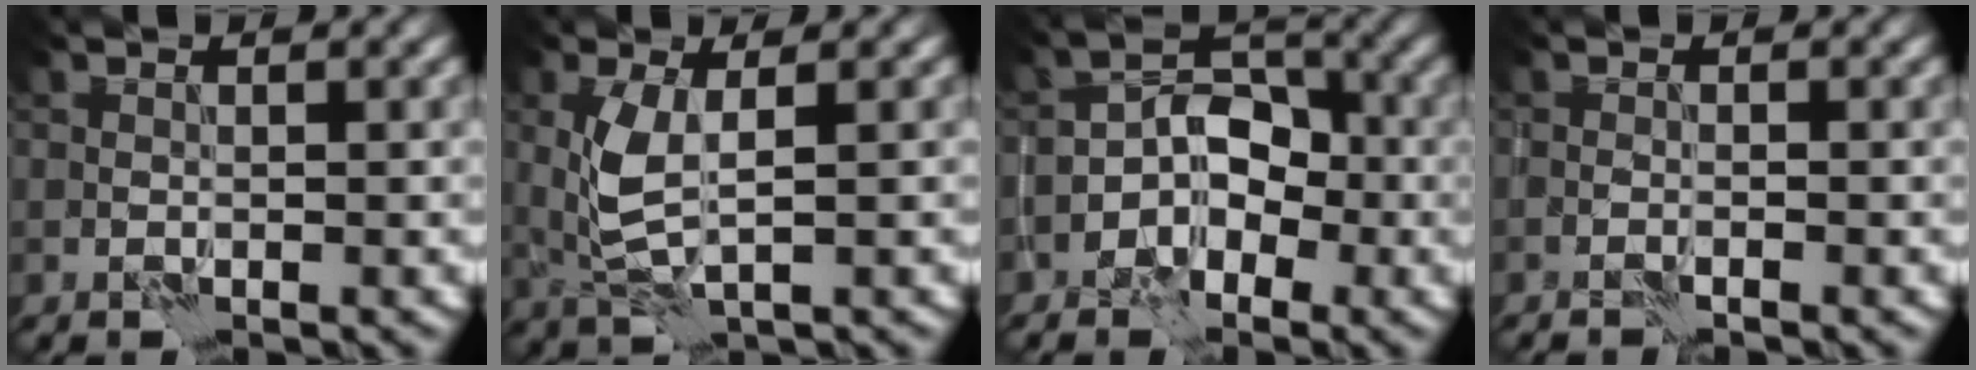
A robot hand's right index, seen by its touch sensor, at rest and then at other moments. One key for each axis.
{"total": 2.9, "fx": 1.1, "fy": 0.4, "fz": 2.7, "tx": -0.071, "ty": -0.006, "tz": 0.026}
{"total": 3.6, "fx": -1.6, "fy": 2.4, "fz": 2.1, "tx": -0.006, "ty": 0.013, "tz": -0.039}
{"total": 0.8, "fx": -0.6, "fy": -0.5, "fz": 0.3, "tx": -0.011, "ty": 0.002, "tz": -0.013}